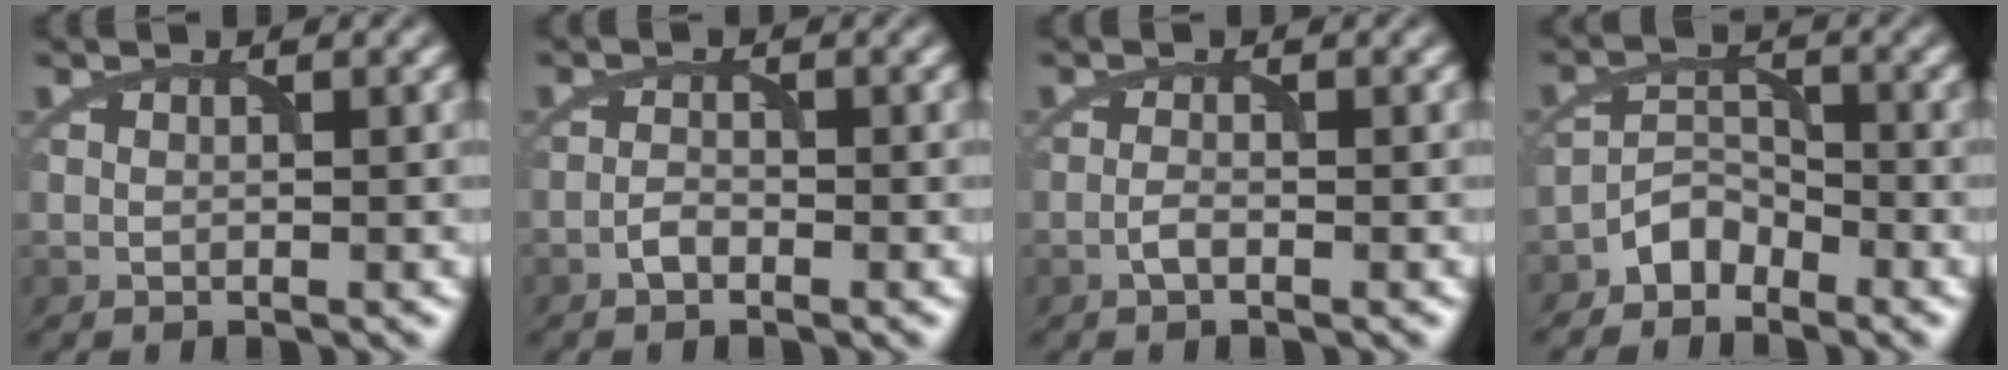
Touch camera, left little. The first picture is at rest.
{"total": 1.1, "force": [-1.0, 0.4, 0.4], "torque": [-0.007, 0.003, -0.019]}
{"total": 1.0, "force": [-0.8, 0.3, 0.6], "torque": [-0.014, 0.002, -0.015]}
{"total": 2.7, "force": [-2.4, 1.3, 0.4], "torque": [0.001, 0.014, -0.047]}